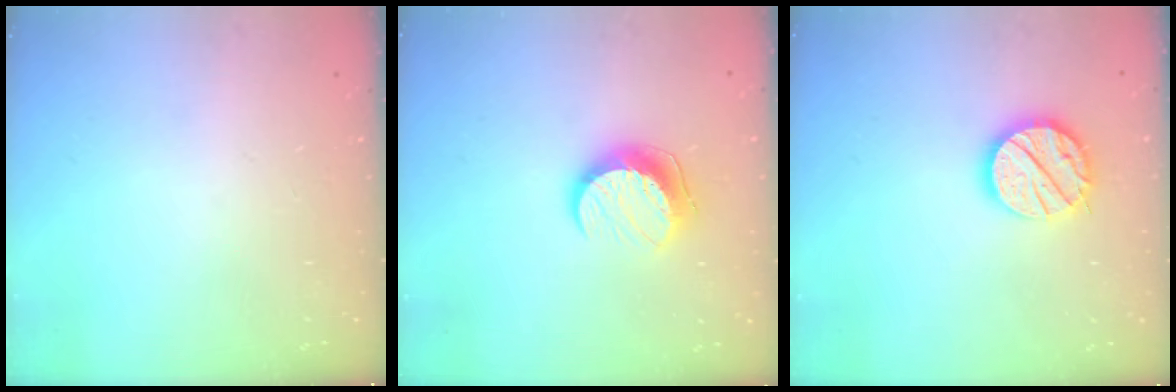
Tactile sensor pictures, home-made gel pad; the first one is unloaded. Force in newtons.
{"total": 10.1, "press": 10.1, "slide": 0.2}
{"total": 15.1, "press": 15.0, "slide": 1.3}